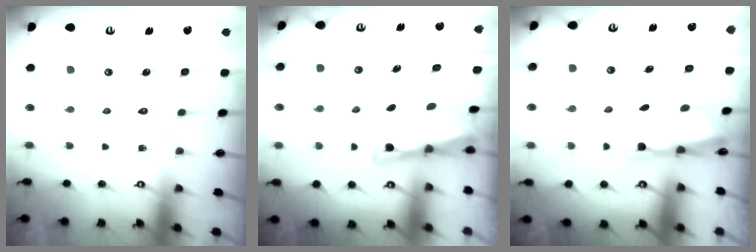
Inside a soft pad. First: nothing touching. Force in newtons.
{"total": 2.9, "press": 2.9, "slide": 0.3}
{"total": 2.8, "press": 2.7, "slide": 0.4}